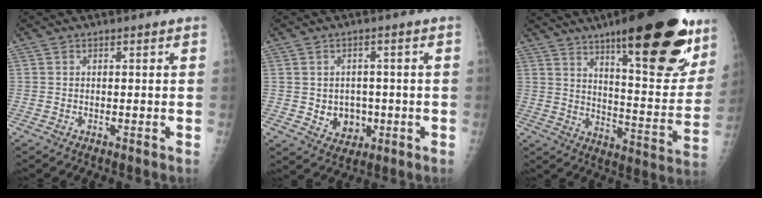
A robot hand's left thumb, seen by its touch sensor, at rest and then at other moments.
{"total": 5.9, "force": [-0.8, 5.1, 2.9], "torque": [-0.012, 0.004, 0.001]}
{"total": 27.9, "force": [16.4, 7.5, 21.2], "torque": [-0.264, -0.070, 0.242]}